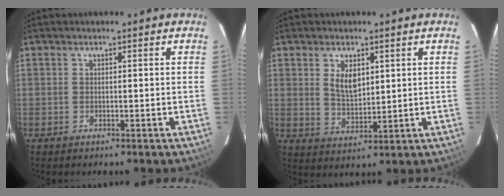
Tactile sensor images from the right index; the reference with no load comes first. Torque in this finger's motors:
{"motor_torque": [0.26, 0.00, 0.25, 0.04]}